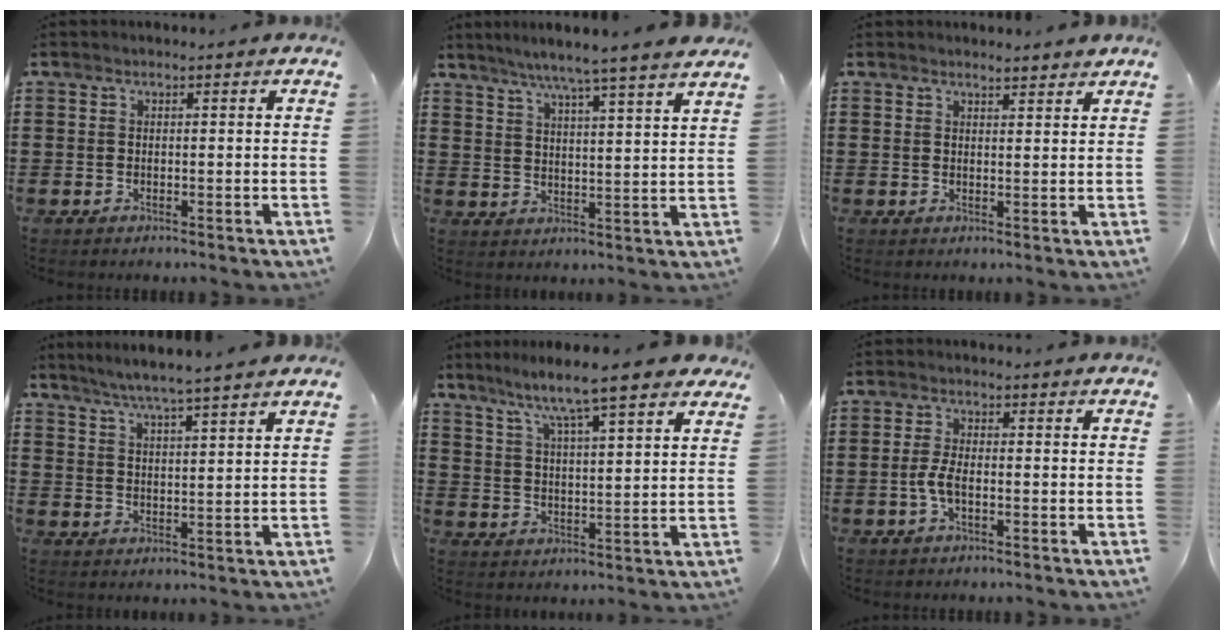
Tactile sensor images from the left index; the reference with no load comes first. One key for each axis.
{"total": 6.2, "fx": 5.3, "fy": -1.3, "fz": 2.8, "tx": -0.072, "ty": -0.031, "tz": 0.089}
{"total": 2.1, "fx": 2.1, "fy": 0.2, "fz": 0.4, "tx": -0.013, "ty": 0.001, "tz": 0.041}
{"total": 4.8, "fx": 4.3, "fy": -0.9, "fz": 2.0, "tx": -0.051, "ty": -0.020, "tz": 0.075}
{"total": 7.7, "fx": 6.6, "fy": 0.2, "fz": 4.1, "tx": -0.107, "ty": -0.034, "tz": 0.107}
{"total": 3.4, "fx": -0.9, "fy": 1.2, "fz": 3.1, "tx": -0.076, "ty": -0.003, "tz": -0.023}